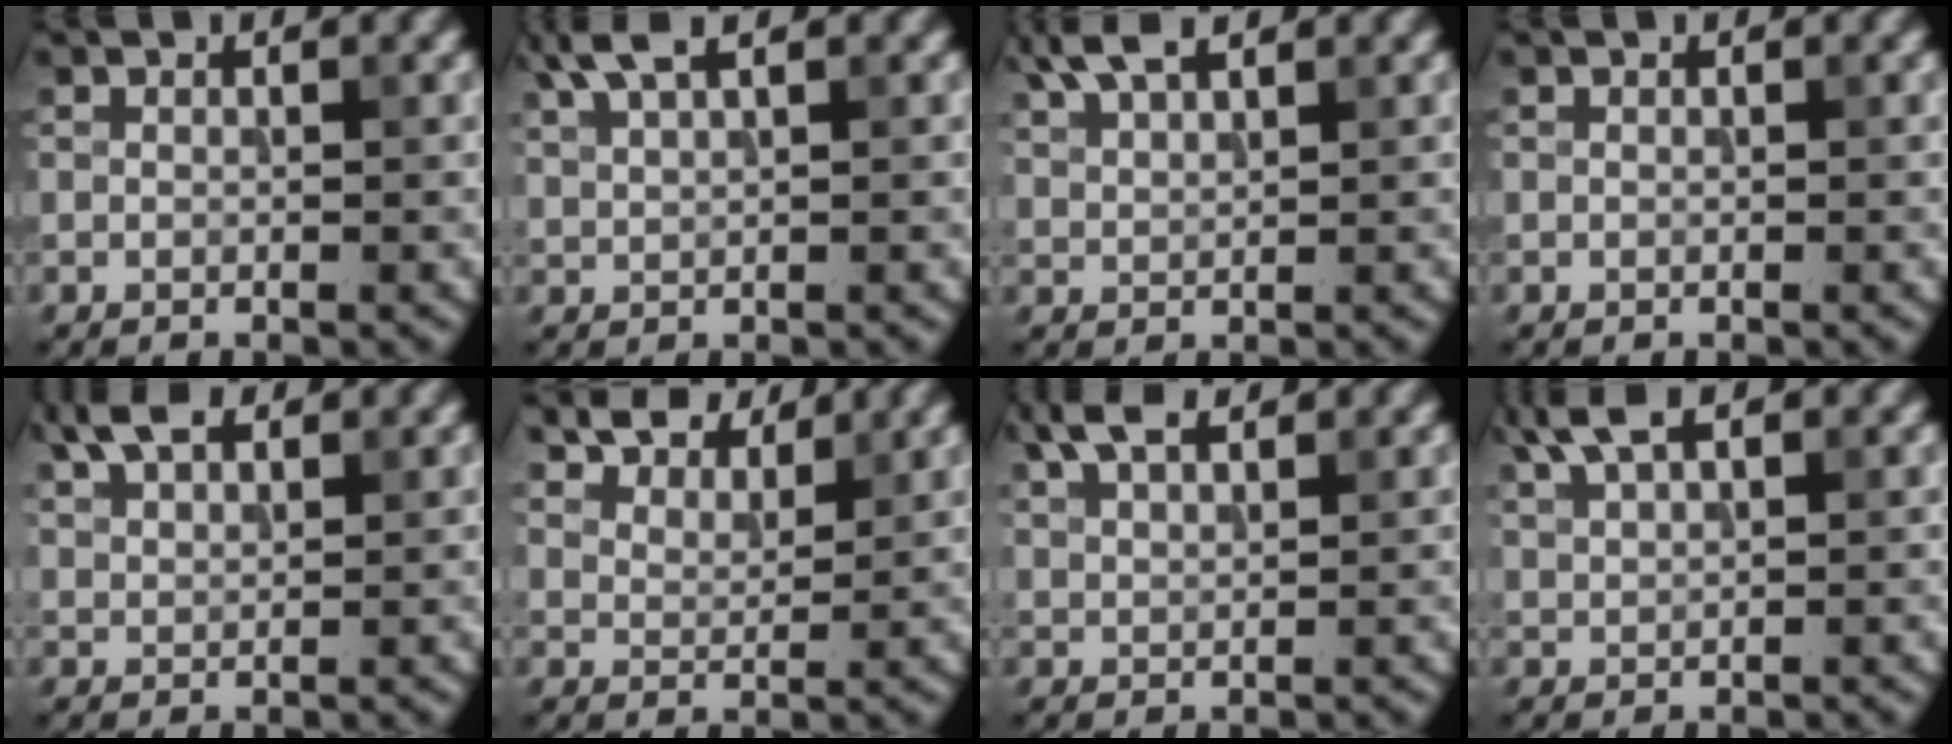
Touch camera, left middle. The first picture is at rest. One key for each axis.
{"total": 3.2, "fx": 2.2, "fy": 0.9, "fz": 2.1, "tx": -0.047, "ty": 0.009, "tz": 0.046}
{"total": 3.8, "fx": 2.8, "fy": 1.2, "fz": 2.3, "tx": -0.053, "ty": 0.011, "tz": 0.057}
{"total": 0.0}
{"total": 3.9, "fx": 2.7, "fy": 1.8, "fz": 2.2, "tx": -0.051, "ty": 0.013, "tz": 0.054}
{"total": 6.9, "fx": 6.0, "fy": 2.4, "fz": 2.4, "tx": -0.065, "ty": -0.009, "tz": 0.108}
{"total": 3.8, "fx": 2.7, "fy": 1.4, "fz": 2.3, "tx": -0.054, "ty": 0.012, "tz": 0.054}
{"total": 3.5, "fx": 2.4, "fy": 1.2, "fz": 2.3, "tx": -0.052, "ty": 0.011, "tz": 0.049}